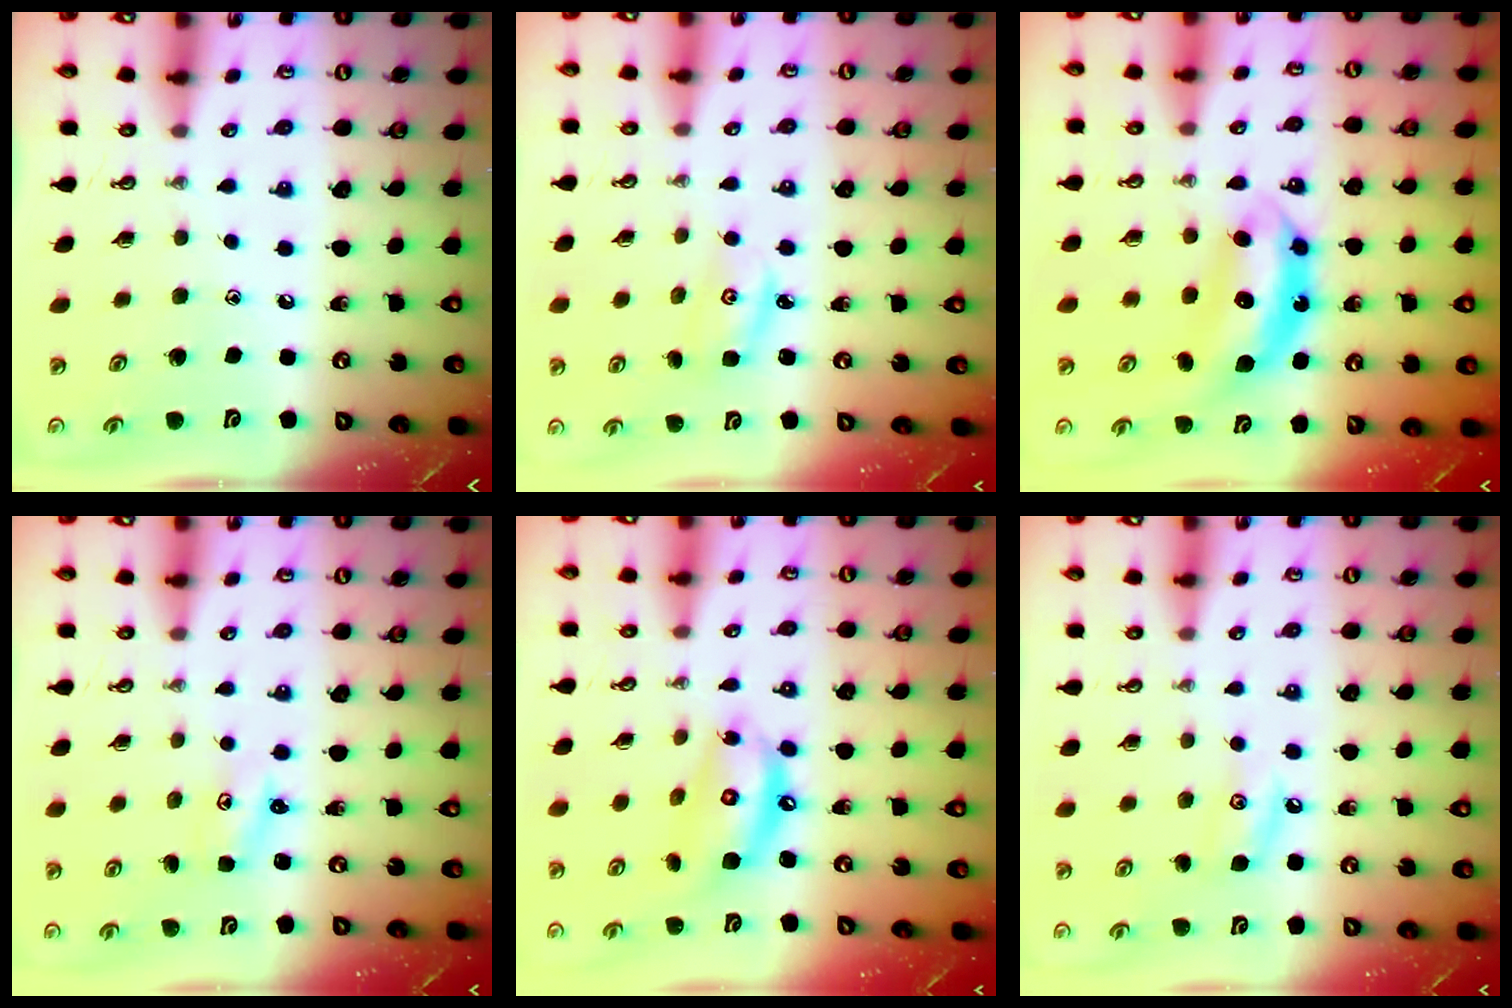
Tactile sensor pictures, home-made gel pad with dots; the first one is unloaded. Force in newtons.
{"total": 2.2, "press": 2.2, "slide": 0.2}
{"total": 7.3, "press": 7.3, "slide": 0.3}
{"total": 1.7, "press": 1.7, "slide": 0.3}
{"total": 11.6, "press": 11.6, "slide": 1.0}
{"total": 6.3, "press": 6.3, "slide": 0.8}